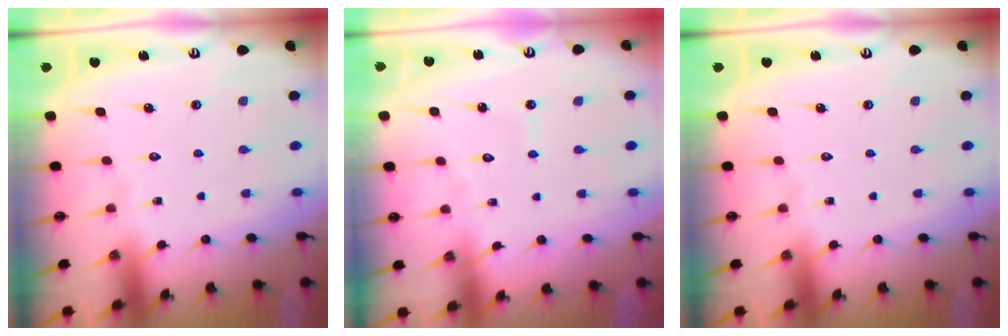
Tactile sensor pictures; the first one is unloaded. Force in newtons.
{"total": 2.6, "press": 2.6, "slide": 0.3}
{"total": 0.0}